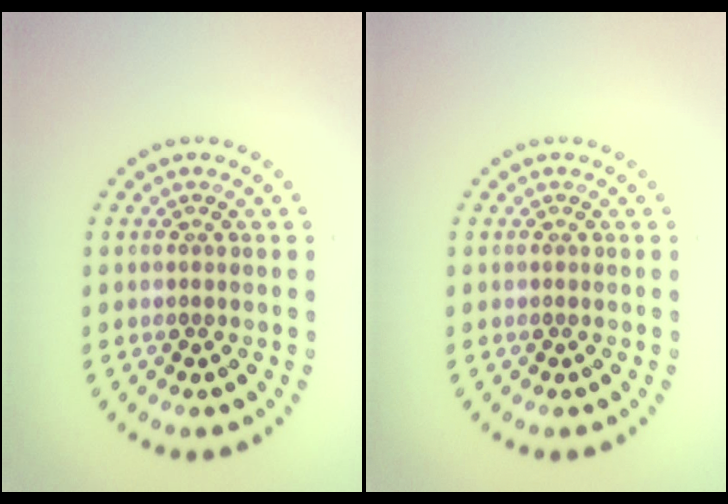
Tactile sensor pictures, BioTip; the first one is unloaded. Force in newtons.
{"total": 0.0}